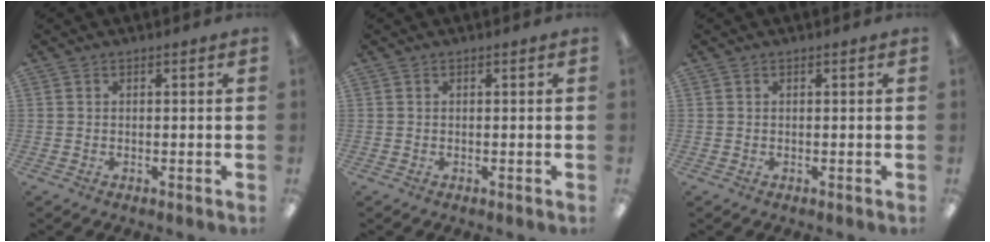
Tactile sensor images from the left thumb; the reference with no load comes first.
{"total": 0.0}
{"total": 0.0}